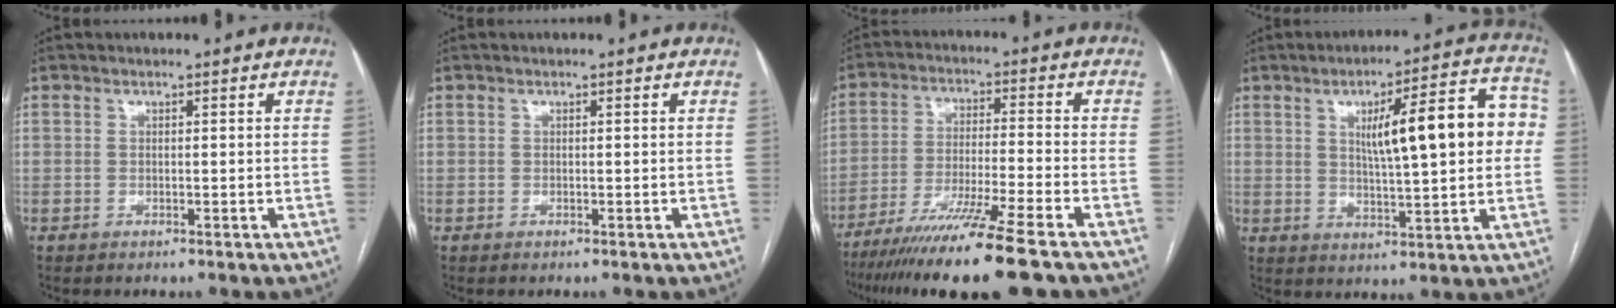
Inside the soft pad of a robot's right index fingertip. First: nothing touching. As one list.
[{"total": 0.0}, {"total": 15.2, "force": [-11.4, -1.2, 10.0], "torque": [-0.181, -0.048, -0.190]}, {"total": 15.0, "force": [2.7, 2.9, 14.4], "torque": [-0.198, 0.034, 0.041]}]